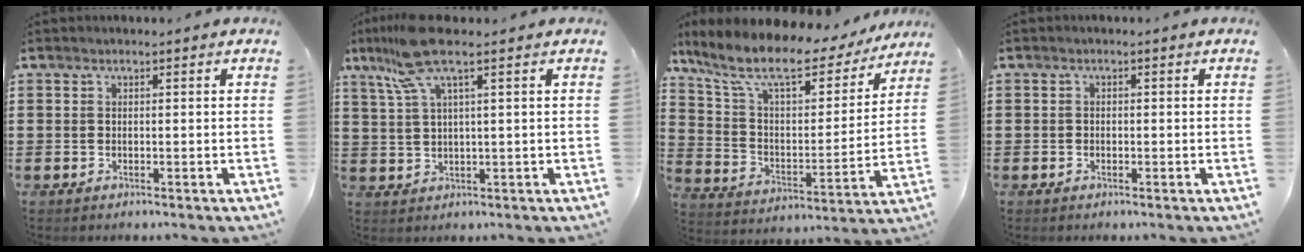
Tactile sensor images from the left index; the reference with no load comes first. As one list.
[{"total": 7.8, "force": [4.2, 1.1, 6.5], "torque": [-0.156, -0.003, 0.069]}, {"total": 11.3, "force": [8.9, 2.9, 6.3], "torque": [-0.160, -0.048, 0.153]}, {"total": 0.6, "force": [-0.3, 0.5, 0.3], "torque": [-0.007, 0.000, -0.007]}]